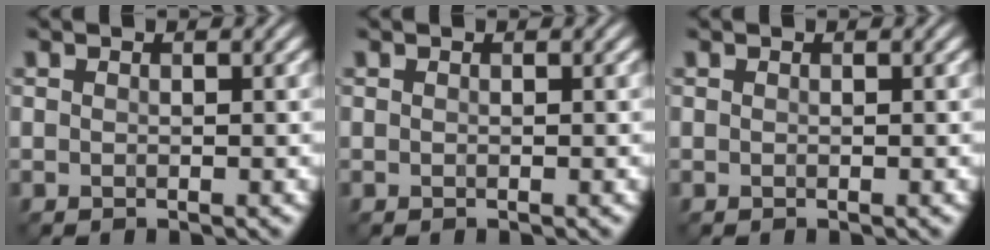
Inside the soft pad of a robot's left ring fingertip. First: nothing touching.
{"total": 0.0}
{"total": 0.0}